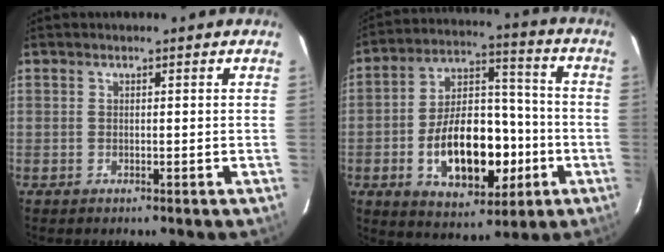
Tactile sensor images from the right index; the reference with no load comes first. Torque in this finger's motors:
{"motor_torque": [1.27, -0.87, 0.86, 0.21]}